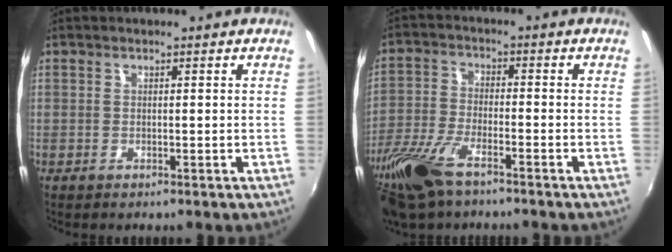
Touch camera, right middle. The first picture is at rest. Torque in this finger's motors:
{"motor_torque": [0.34, -0.33, 0.21, 0.08]}